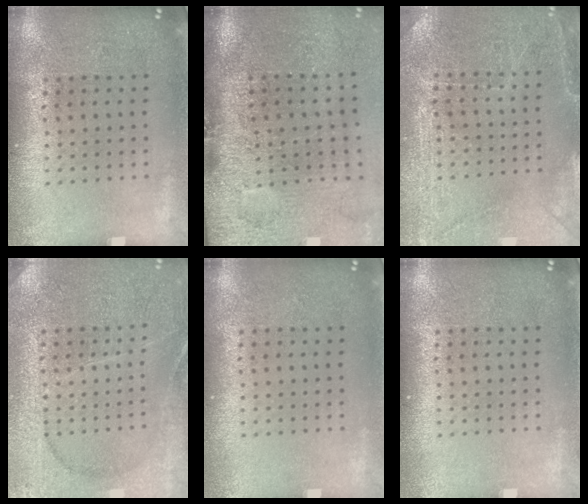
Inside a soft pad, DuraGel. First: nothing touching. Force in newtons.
{"total": 4.7, "press": 3.6, "slide": 3.1}
{"total": 2.8, "press": 2.8, "slide": 0.4}
{"total": 3.0, "press": 2.9, "slide": 0.4}
{"total": 0.0}
{"total": 0.0}